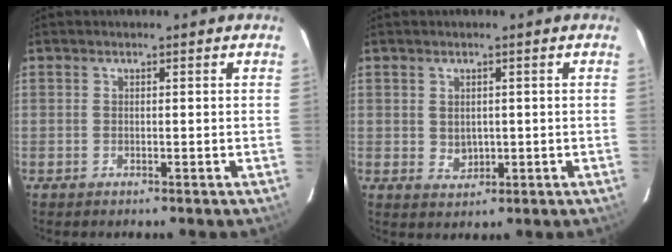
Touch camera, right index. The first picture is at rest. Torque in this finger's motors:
{"motor_torque": [0.41, 0.03, 0.01, 0.02]}